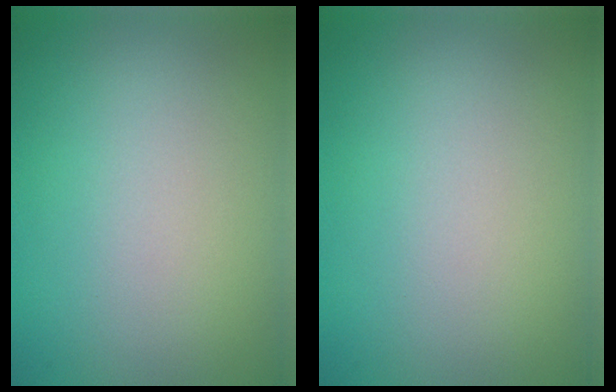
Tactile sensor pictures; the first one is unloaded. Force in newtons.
{"total": 0.0}